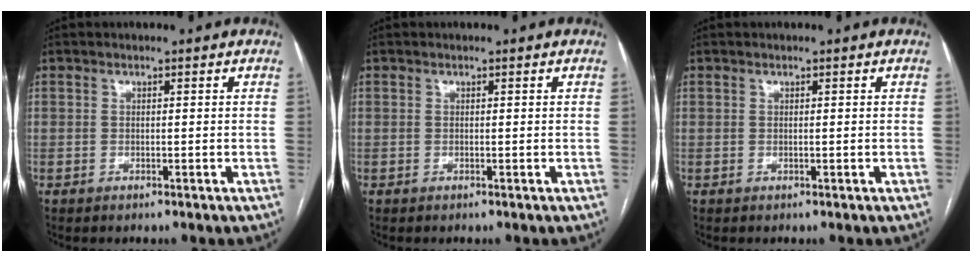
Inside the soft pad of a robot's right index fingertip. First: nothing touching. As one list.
[{"total": 0.0}, {"total": 0.0}]